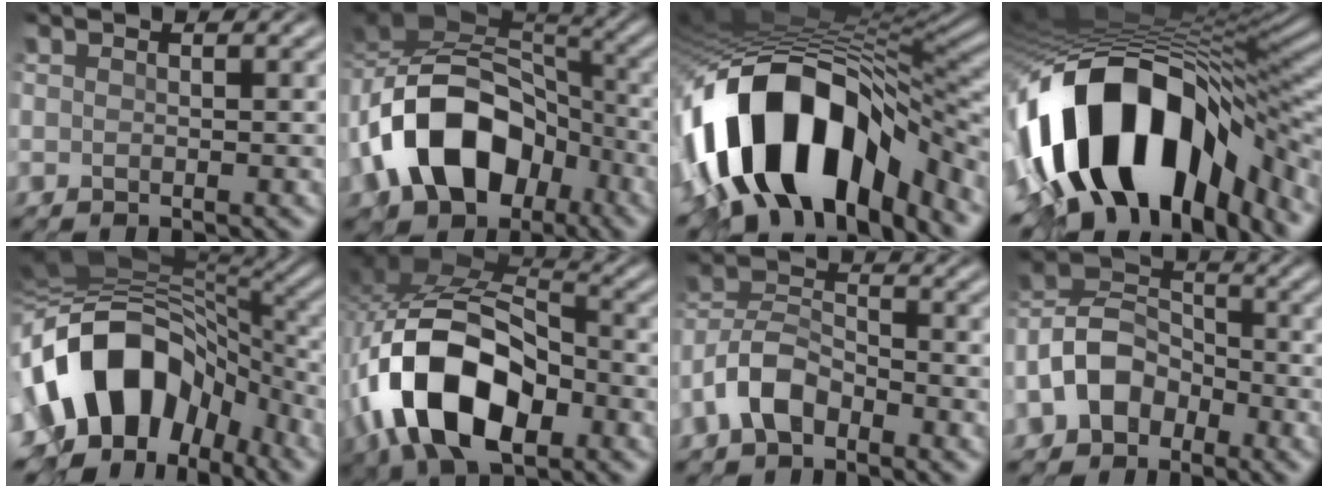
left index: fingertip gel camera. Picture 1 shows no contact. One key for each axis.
{"total": 13.6, "fx": -4.9, "fy": 9.3, "fz": 8.5, "tx": -0.165, "ty": 0.001, "tz": -0.085}
{"total": 15.3, "fx": -6.9, "fy": 7.8, "fz": 11.2, "tx": -0.193, "ty": 0.016, "tz": -0.111}
{"total": 16.7, "fx": -5.4, "fy": 8.9, "fz": 13.0, "tx": -0.237, "ty": -0.011, "tz": -0.074}
{"total": 14.2, "fx": -4.7, "fy": 9.7, "fz": 9.2, "tx": -0.159, "ty": 0.001, "tz": -0.085}
{"total": 13.1, "fx": -5.0, "fy": 7.2, "fz": 9.8, "tx": -0.193, "ty": 0.001, "tz": -0.095}
{"total": 4.6, "fx": -2.9, "fy": 2.3, "fz": 2.7, "tx": -0.061, "ty": 0.012, "tz": -0.062}
{"total": 6.5, "fx": -3.3, "fy": 4.6, "fz": 3.3, "tx": -0.061, "ty": 0.016, "tz": -0.074}